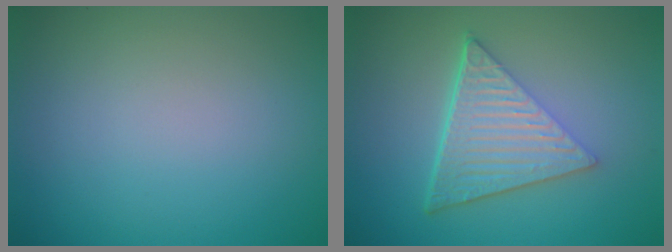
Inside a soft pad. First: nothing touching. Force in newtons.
{"total": 6.8, "press": 4.5, "slide": 5.1}